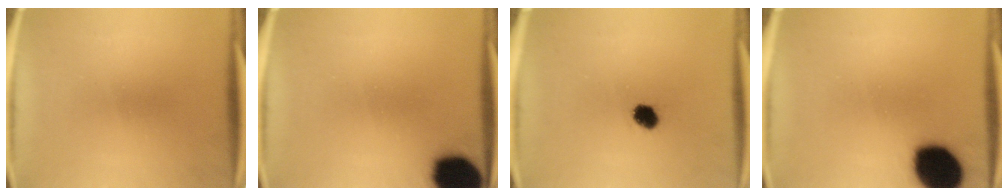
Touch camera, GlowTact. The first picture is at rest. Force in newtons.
{"total": 17.2}
{"total": 2.6}
{"total": 18.0}